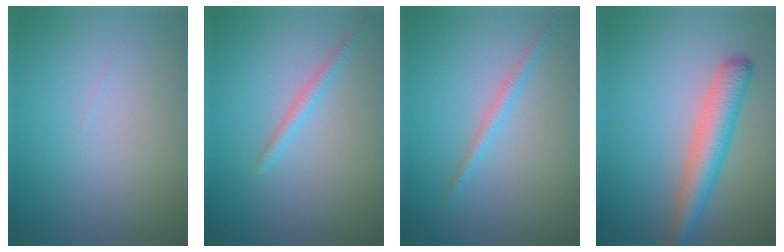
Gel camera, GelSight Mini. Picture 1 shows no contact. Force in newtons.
{"total": 1.4, "press": 1.4, "slide": 0.1}
{"total": 1.4, "press": 1.4, "slide": 0.1}
{"total": 4.6, "press": 4.6, "slide": 0.2}